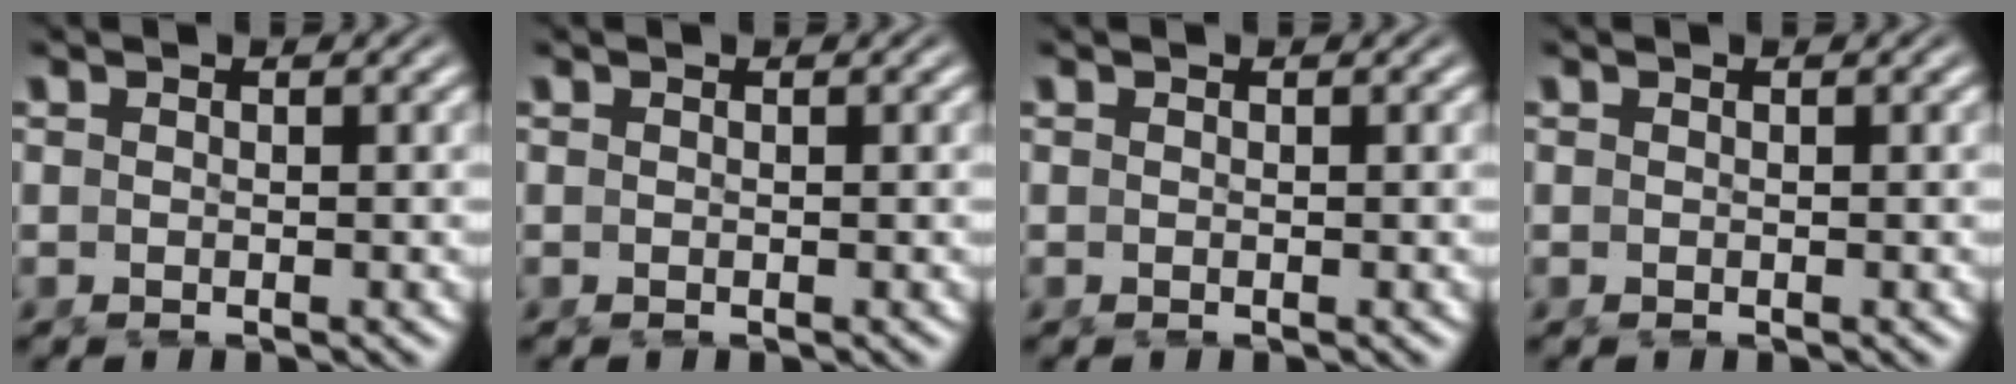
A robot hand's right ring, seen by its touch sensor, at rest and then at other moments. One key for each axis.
{"total": 0.0}
{"total": 0.0}
{"total": 0.0}